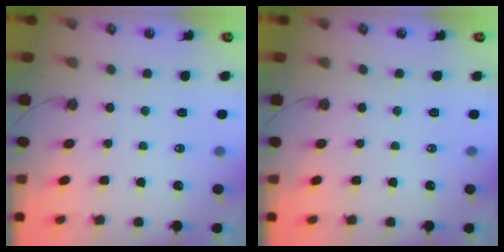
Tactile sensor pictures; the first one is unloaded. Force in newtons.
{"total": 0.0}